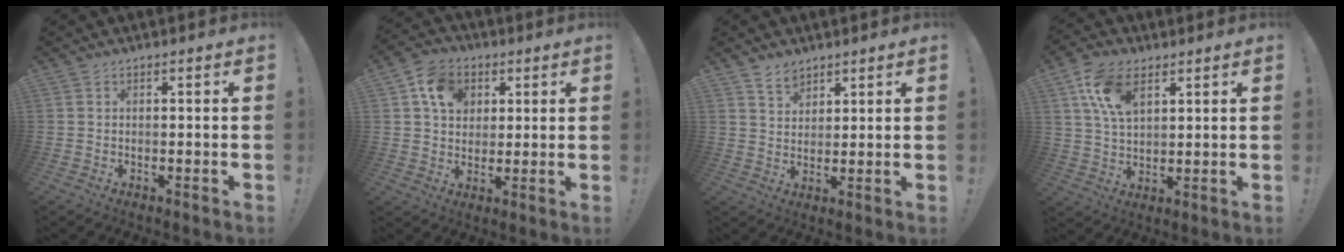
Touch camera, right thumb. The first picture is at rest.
{"total": 11.3, "force": [4.2, 9.1, 5.1], "torque": [-0.079, -0.007, 0.084]}
{"total": 5.1, "force": [4.1, 2.8, 0.9], "torque": [-0.010, -0.026, 0.076]}
{"total": 12.1, "force": [5.9, 7.0, 8.0], "torque": [-0.151, -0.008, 0.112]}